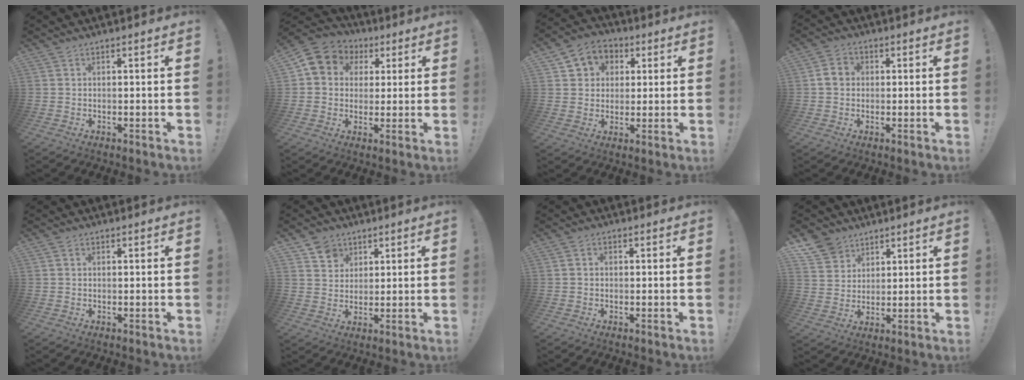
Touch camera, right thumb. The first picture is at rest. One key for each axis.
{"total": 8.3, "fx": 2.3, "fy": 7.4, "fz": 2.8, "tx": -0.041, "ty": -0.006, "tz": 0.048}
{"total": 7.3, "fx": 1.4, "fy": 6.9, "fz": 1.8, "tx": -0.021, "ty": -0.005, "tz": 0.031}
{"total": 5.3, "fx": 0.2, "fy": 4.5, "fz": 2.8, "tx": -0.051, "ty": 0.018, "tz": 0.009}
{"total": 0.8, "fx": 0.1, "fy": 0.7, "fz": 0.1, "tx": 0.002, "ty": 0.001, "tz": 0.001}
{"total": 6.7, "fx": 3.7, "fy": 5.5, "fz": 1.0, "tx": -0.003, "ty": -0.027, "tz": 0.071}
{"total": 1.3, "fx": -0.3, "fy": 1.1, "fz": 0.7, "tx": -0.005, "ty": 0.000, "tz": -0.007}
{"total": 8.2, "fx": 5.6, "fy": 5.9, "fz": 1.1, "tx": -0.016, "ty": -0.046, "tz": 0.111}